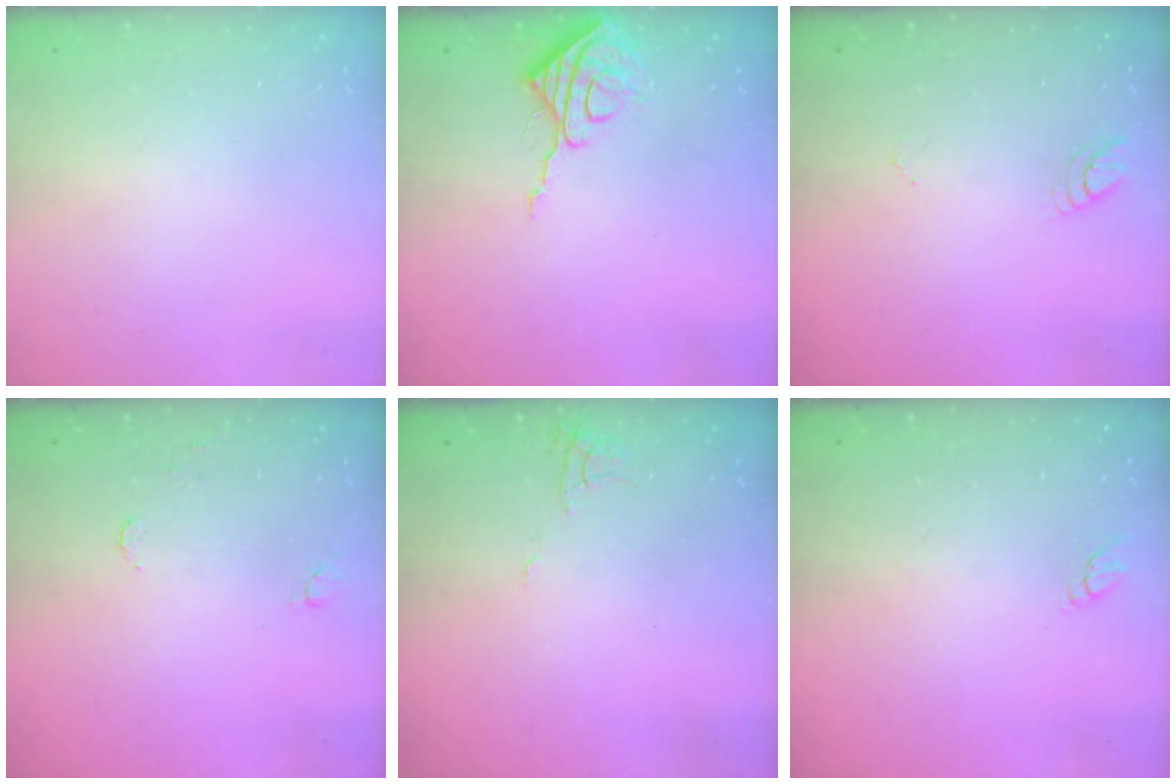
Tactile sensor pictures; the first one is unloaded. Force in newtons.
{"total": 8.2, "press": 8.2, "slide": 0.5}
{"total": 3.6, "press": 3.6, "slide": 0.4}
{"total": 6.1, "press": 6.1, "slide": 0.5}
{"total": 5.0, "press": 5.0, "slide": 0.4}
{"total": 2.7, "press": 2.7, "slide": 0.1}